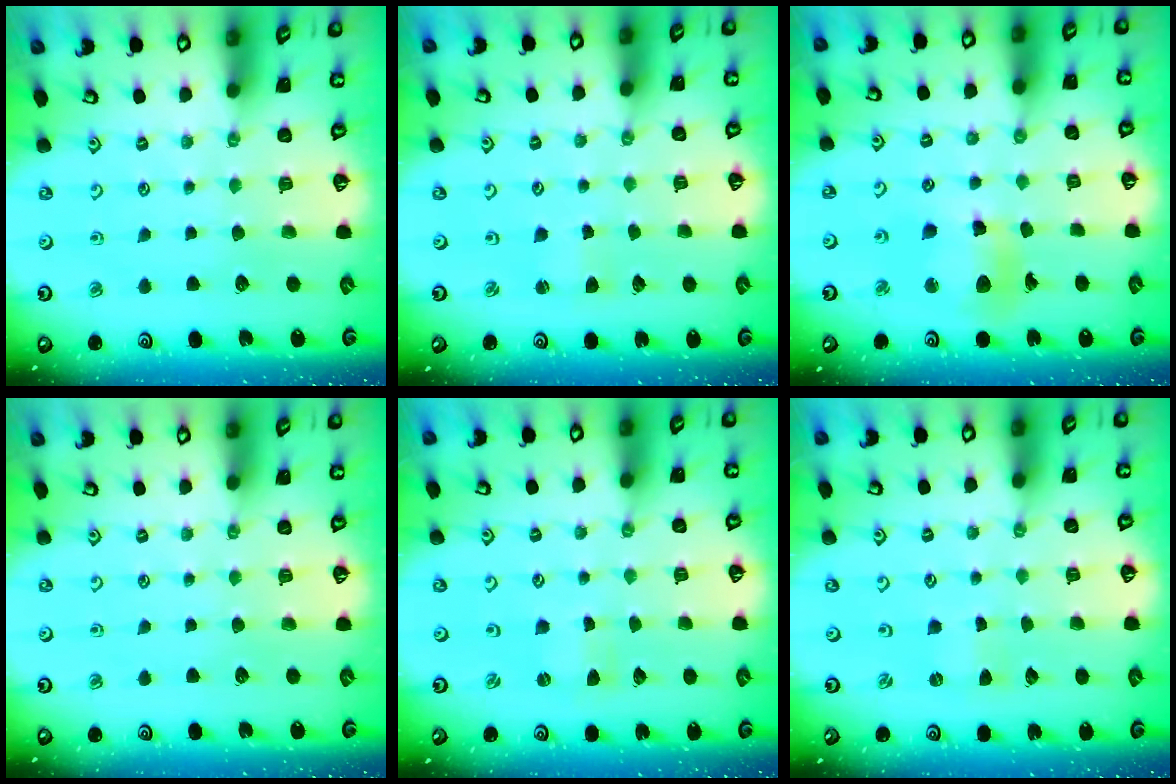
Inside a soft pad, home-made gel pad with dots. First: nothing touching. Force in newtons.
{"total": 2.1, "press": 2.1, "slide": 0.3}
{"total": 11.0, "press": 10.9, "slide": 1.1}
{"total": 0.0}
{"total": 0.0}
{"total": 0.0}